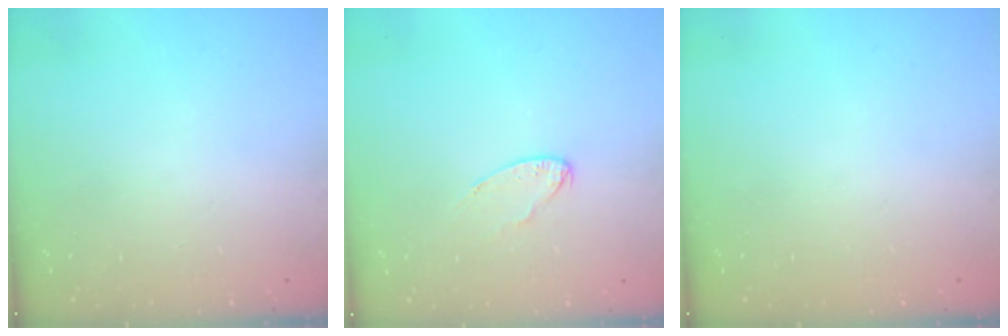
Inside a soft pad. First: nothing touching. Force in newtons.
{"total": 5.8, "press": 5.8, "slide": 0.5}
{"total": 0.0}